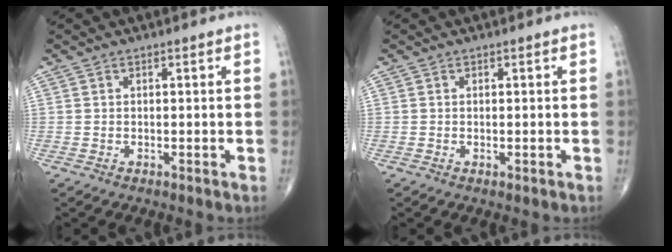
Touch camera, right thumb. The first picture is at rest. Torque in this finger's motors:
{"motor_torque": [-0.33, -0.02, 0.14, 0.05, -0.01]}